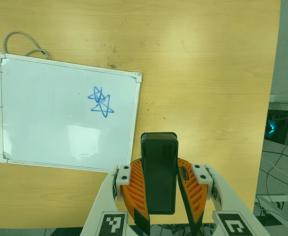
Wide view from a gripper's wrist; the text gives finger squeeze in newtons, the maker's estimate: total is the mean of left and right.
{"total": 9.8, "left": 8.1, "right": 11.5}